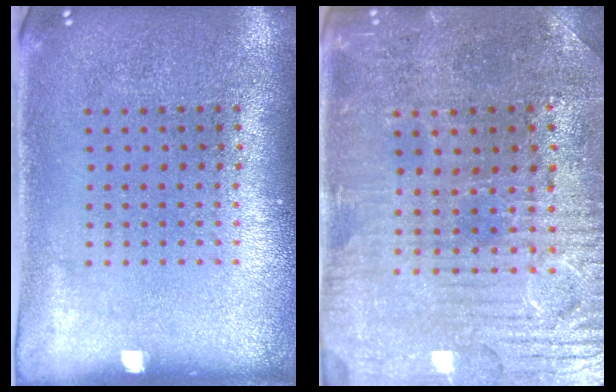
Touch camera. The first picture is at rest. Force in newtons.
{"total": 2.2, "press": 2.2, "slide": 0.5}